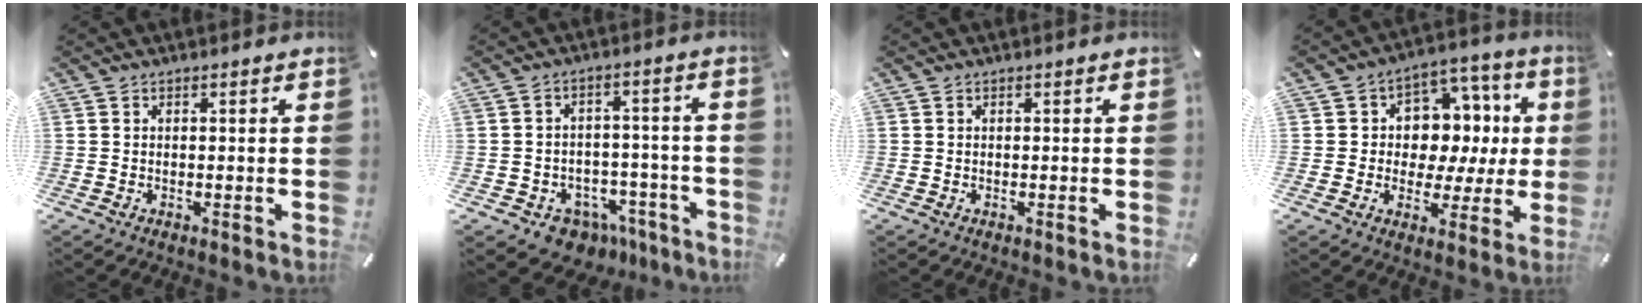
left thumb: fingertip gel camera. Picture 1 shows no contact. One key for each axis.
{"total": 6.1, "fx": -3.4, "fy": 5.0, "fz": 1.1, "tx": -0.020, "ty": 0.022, "tz": -0.056}
{"total": 0.0}
{"total": 10.6, "fx": 1.3, "fy": 9.4, "fz": 4.8, "tx": -0.055, "ty": -0.023, "tz": 0.032}